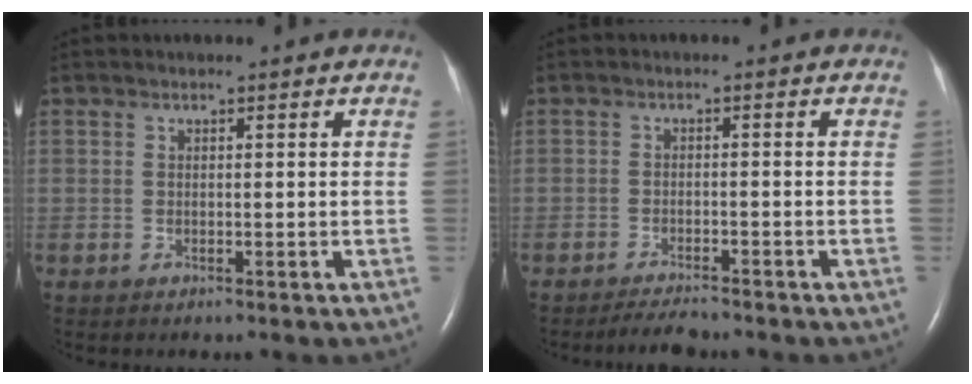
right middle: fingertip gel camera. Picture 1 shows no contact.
{"total": 3.2, "force": [-3.0, 0.4, 1.1], "torque": [-0.026, -0.011, -0.051]}